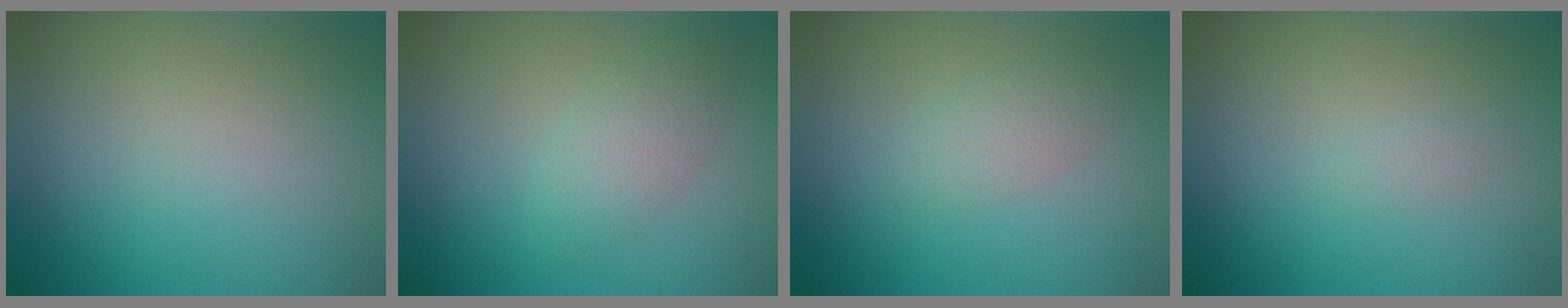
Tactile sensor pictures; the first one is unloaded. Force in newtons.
{"total": 2.5, "press": 2.5, "slide": 0.1}
{"total": 2.0, "press": 1.9, "slide": 0.1}
{"total": 0.6, "press": 0.6, "slide": 0.0}